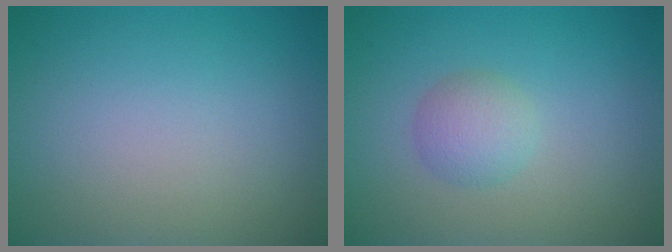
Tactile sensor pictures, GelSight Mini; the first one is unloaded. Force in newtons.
{"total": 2.2, "press": 2.2, "slide": 0.1}